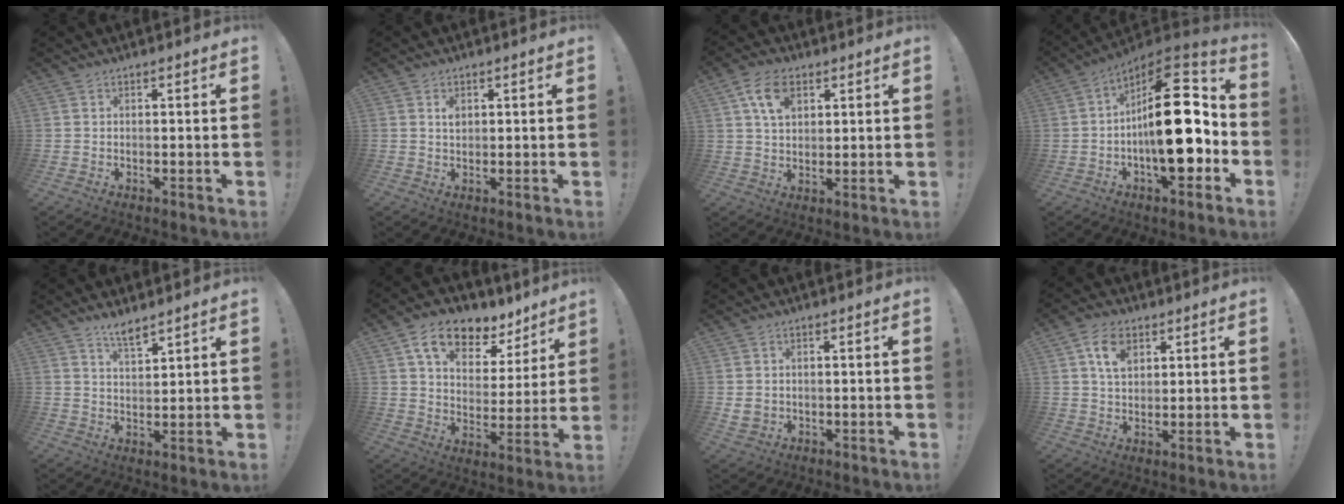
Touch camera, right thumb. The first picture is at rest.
{"total": 1.9, "force": [0.8, 1.4, 1.1], "torque": [-0.007, -0.004, 0.011]}
{"total": 9.8, "force": [4.6, 6.4, 5.9], "torque": [-0.102, 0.002, 0.089]}
{"total": 24.1, "force": [-1.1, 11.4, 21.2], "torque": [-0.304, 0.018, -0.010]}
{"total": 5.7, "force": [4.9, 1.3, 2.5], "torque": [-0.046, -0.031, 0.087]}
{"total": 14.3, "force": [9.6, 7.8, 7.2], "torque": [-0.124, -0.054, 0.174]}
{"total": 3.1, "force": [0.9, 2.6, 1.5], "torque": [-0.016, -0.003, 0.017]}
{"total": 9.5, "force": [4.3, 6.4, 5.5], "torque": [-0.087, -0.002, 0.083]}